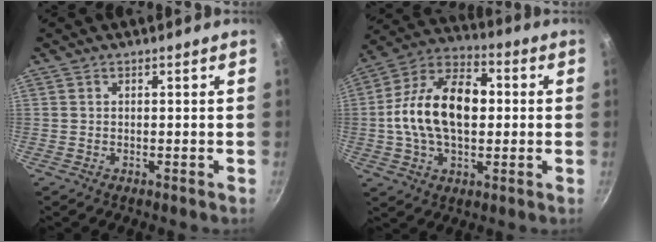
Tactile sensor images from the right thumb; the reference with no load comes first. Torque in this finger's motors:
{"motor_torque": [0.86, 0.85, 1.51, -0.25, 0.25]}